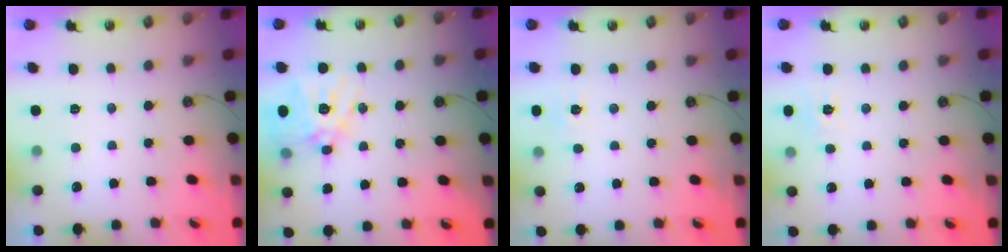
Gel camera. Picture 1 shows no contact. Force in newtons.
{"total": 16.9, "press": 16.8, "slide": 1.5}
{"total": 5.0, "press": 4.9, "slide": 0.7}
{"total": 5.9, "press": 5.9, "slide": 0.7}